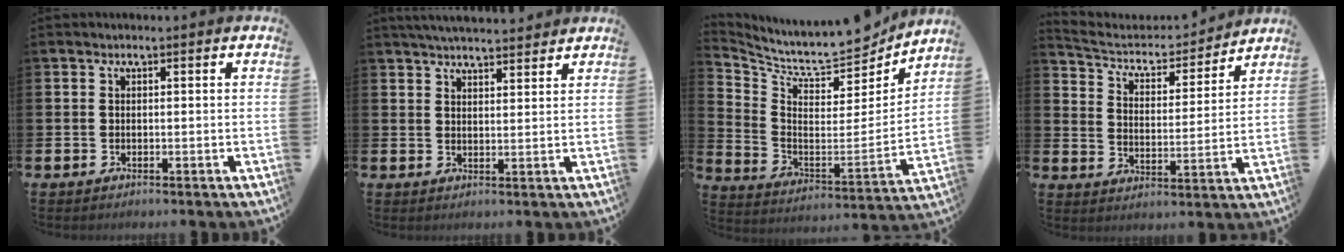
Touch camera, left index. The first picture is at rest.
{"total": 4.1, "force": [4.0, 0.3, 0.5], "torque": [-0.018, -0.017, 0.074]}
{"total": 8.2, "force": [7.7, 1.7, 2.1], "torque": [-0.073, -0.075, 0.124]}
{"total": 5.4, "force": [4.9, 2.0, 1.0], "torque": [-0.058, -0.041, 0.079]}